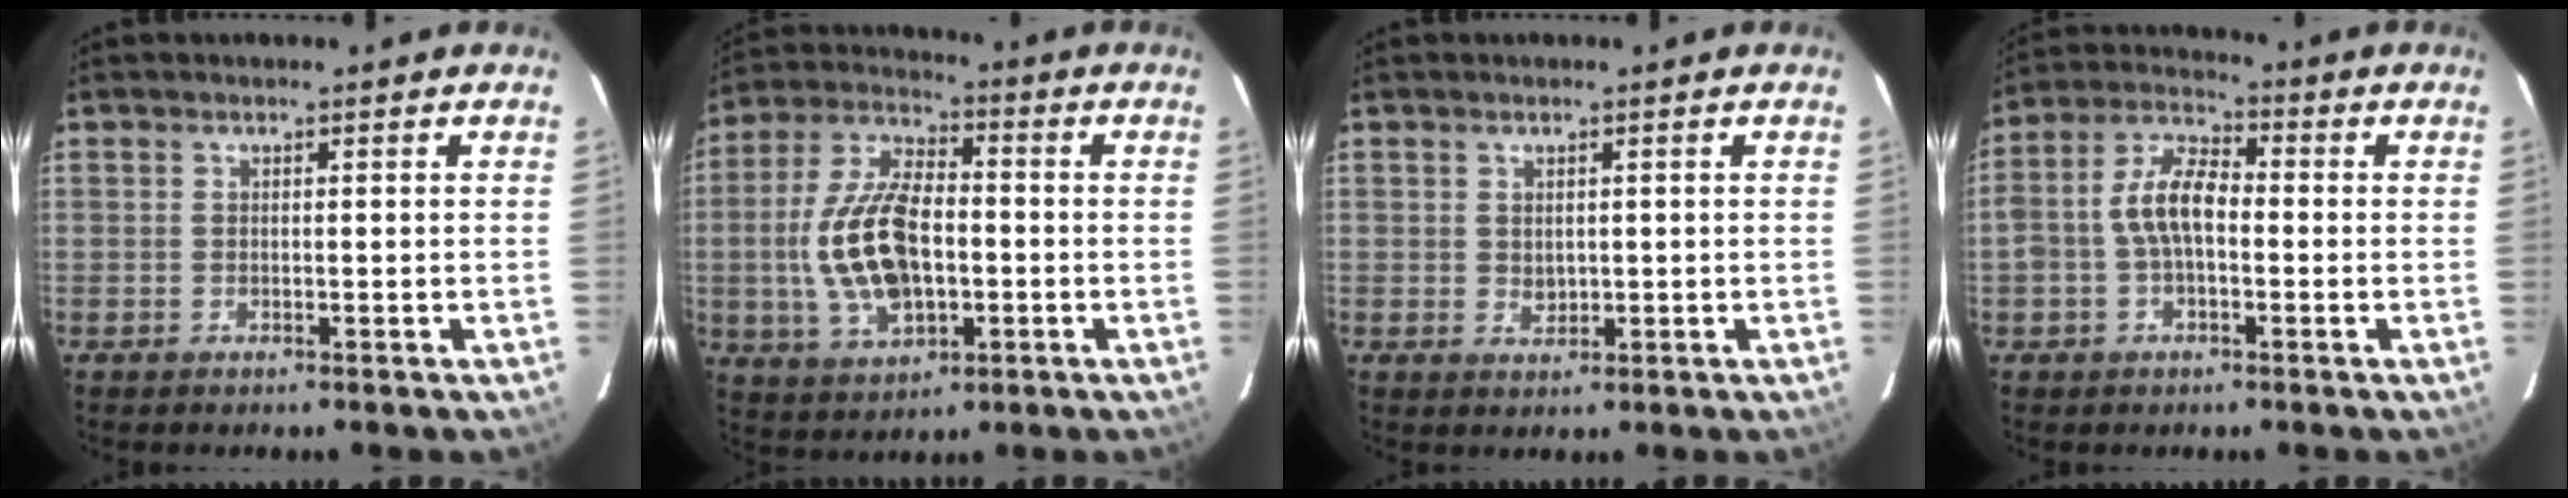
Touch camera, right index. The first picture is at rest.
{"total": 16.2, "force": [-2.0, 8.7, 13.5], "torque": [-0.282, 0.007, -0.029]}
{"total": 2.0, "force": [0.3, 1.6, 1.1], "torque": [-0.015, 0.001, 0.008]}
{"total": 8.3, "force": [-1.1, 4.6, 6.8], "torque": [-0.143, 0.023, -0.023]}